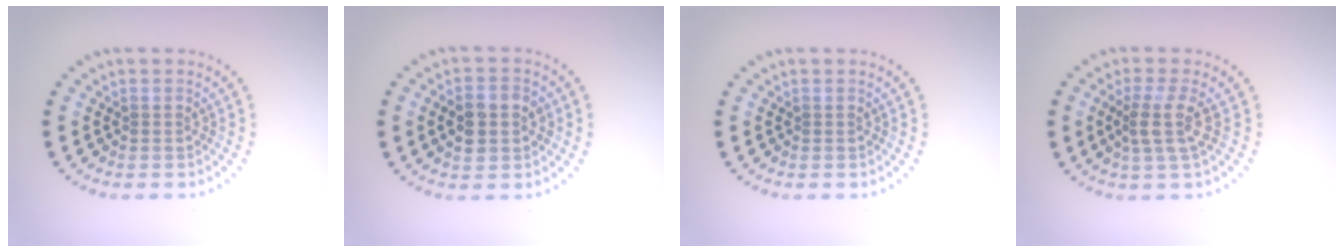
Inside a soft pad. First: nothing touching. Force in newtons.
{"total": 3.8, "press": 3.8, "slide": 0.2}
{"total": 0.0}
{"total": 2.7, "press": 2.0, "slide": 1.8}